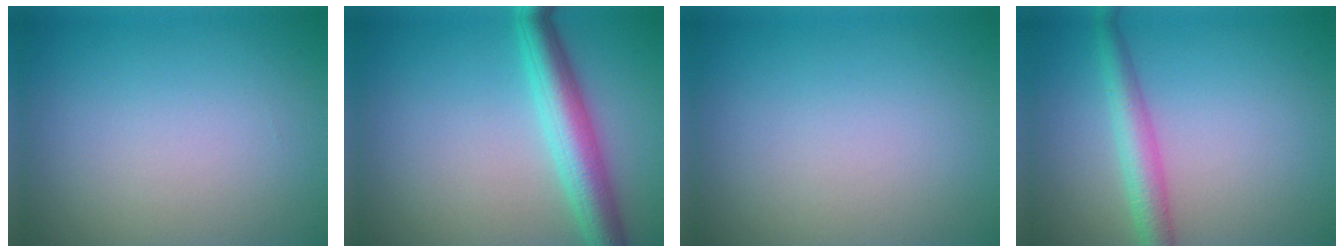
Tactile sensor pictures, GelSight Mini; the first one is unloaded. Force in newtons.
{"total": 5.1, "press": 5.1, "slide": 0.0}
{"total": 0.0}
{"total": 3.3, "press": 3.3, "slide": 0.0}